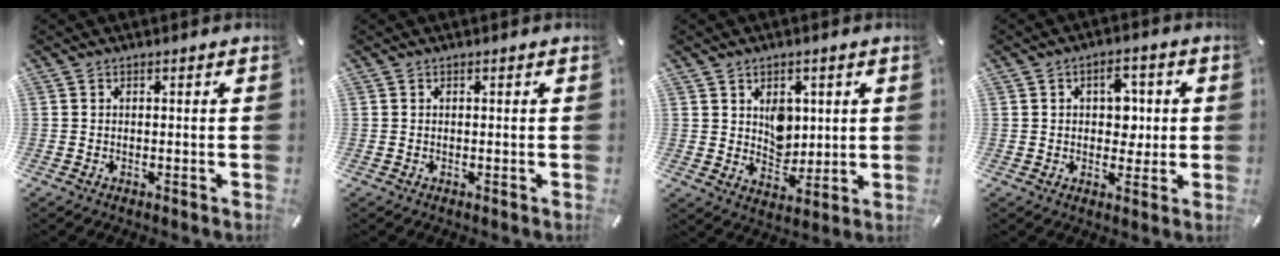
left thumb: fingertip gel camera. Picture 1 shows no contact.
{"total": 0.0}
{"total": 7.3, "force": [2.4, 6.0, 3.4], "torque": [-0.034, -0.011, 0.039]}
{"total": 7.4, "force": [0.9, 5.3, 5.1], "torque": [-0.055, -0.002, 0.008]}